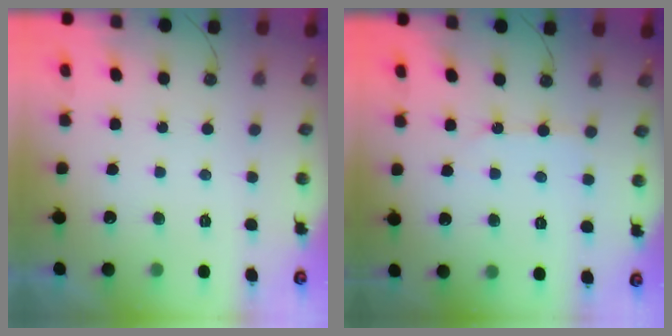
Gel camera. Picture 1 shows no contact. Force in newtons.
{"total": 5.4, "press": 5.4, "slide": 0.3}